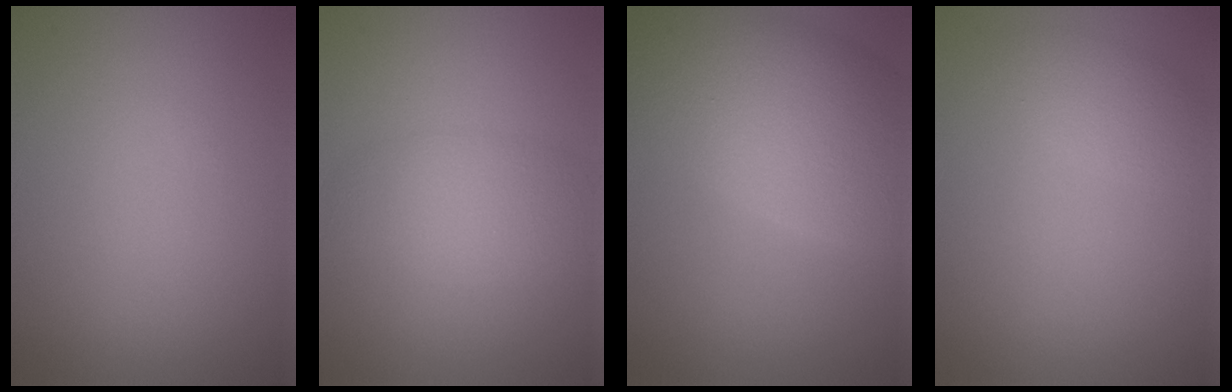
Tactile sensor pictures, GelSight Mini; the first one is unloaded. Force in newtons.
{"total": 3.6, "press": 3.6, "slide": 0.1}
{"total": 10.0, "press": 10.0, "slide": 0.6}
{"total": 1.8, "press": 1.8, "slide": 0.1}